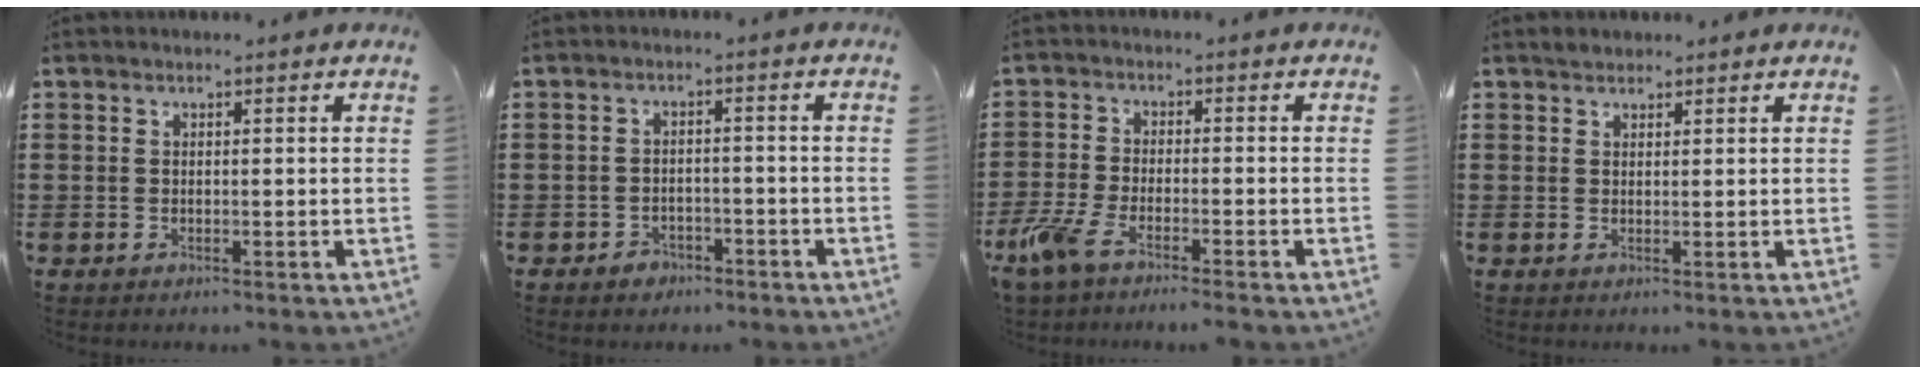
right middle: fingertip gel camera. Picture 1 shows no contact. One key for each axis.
{"total": 2.2, "fx": -1.9, "fy": 1.0, "fz": 0.2, "tx": -0.010, "ty": 0.003, "tz": -0.042}
{"total": 5.4, "fx": -4.1, "fy": 1.0, "fz": 3.4, "tx": -0.104, "ty": -0.019, "tz": -0.088}
{"total": 1.2, "fx": 1.1, "fy": 0.6, "fz": 0.0, "tx": -0.003, "ty": 0.002, "tz": 0.022}